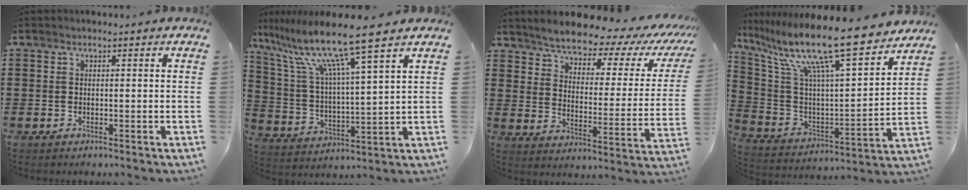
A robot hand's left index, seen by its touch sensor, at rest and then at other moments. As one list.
[{"total": 11.5, "force": [9.0, -0.2, 7.2], "torque": [-0.174, -0.053, 0.146]}, {"total": 5.5, "force": [5.2, 0.8, 1.5], "torque": [-0.061, -0.045, 0.084]}, {"total": 14.8, "force": [11.4, 0.7, 9.4], "torque": [-0.208, -0.080, 0.187]}]